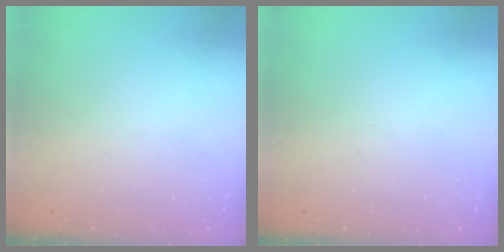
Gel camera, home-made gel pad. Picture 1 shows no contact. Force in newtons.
{"total": 0.0}